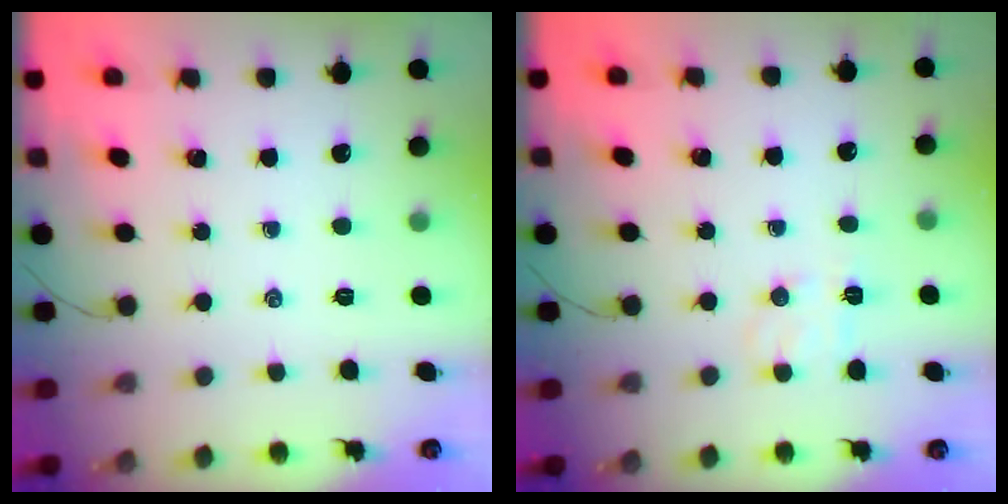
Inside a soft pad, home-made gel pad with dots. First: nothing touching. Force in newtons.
{"total": 6.7, "press": 6.6, "slide": 1.5}